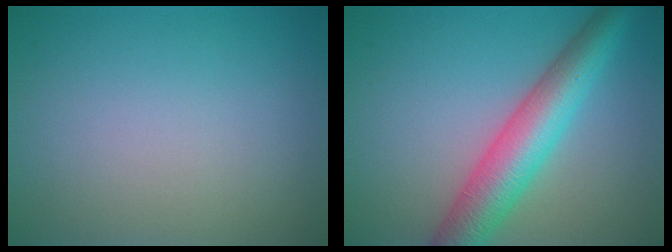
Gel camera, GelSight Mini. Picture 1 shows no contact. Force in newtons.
{"total": 6.7, "press": 6.7, "slide": 0.3}